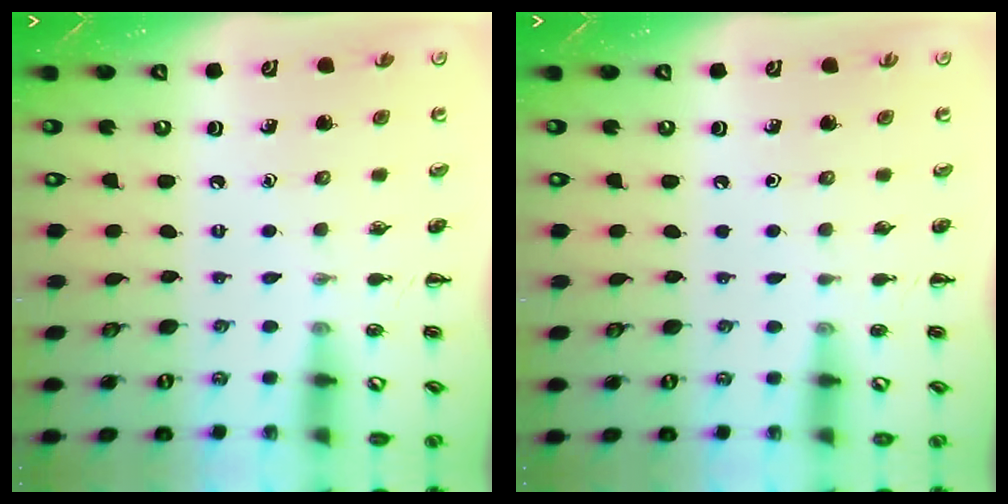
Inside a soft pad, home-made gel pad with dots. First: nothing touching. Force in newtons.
{"total": 0.0}